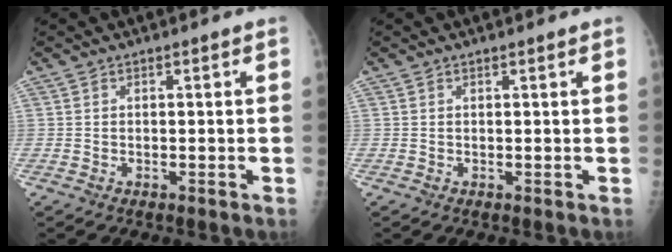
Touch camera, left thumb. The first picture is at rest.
{"total": 0.6, "force": [0.5, 0.0, 0.3], "torque": [-0.007, -0.001, 0.010]}